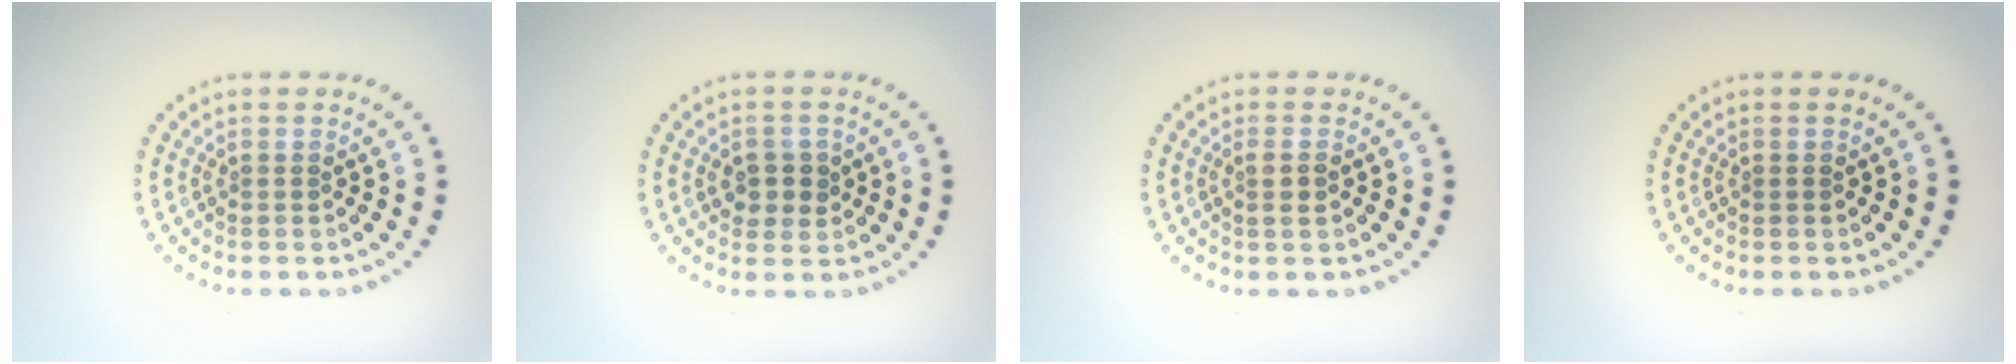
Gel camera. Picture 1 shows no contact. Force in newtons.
{"total": 2.3, "press": 2.2, "slide": 0.6}
{"total": 1.4, "press": 1.2, "slide": 0.7}
{"total": 0.0}